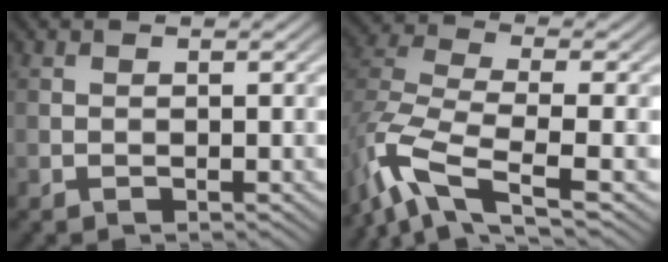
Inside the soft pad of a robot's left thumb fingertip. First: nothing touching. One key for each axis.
{"total": 9.6, "fx": -5.2, "fy": 3.5, "fz": 7.3, "tx": -0.163, "ty": -0.015, "tz": -0.114}